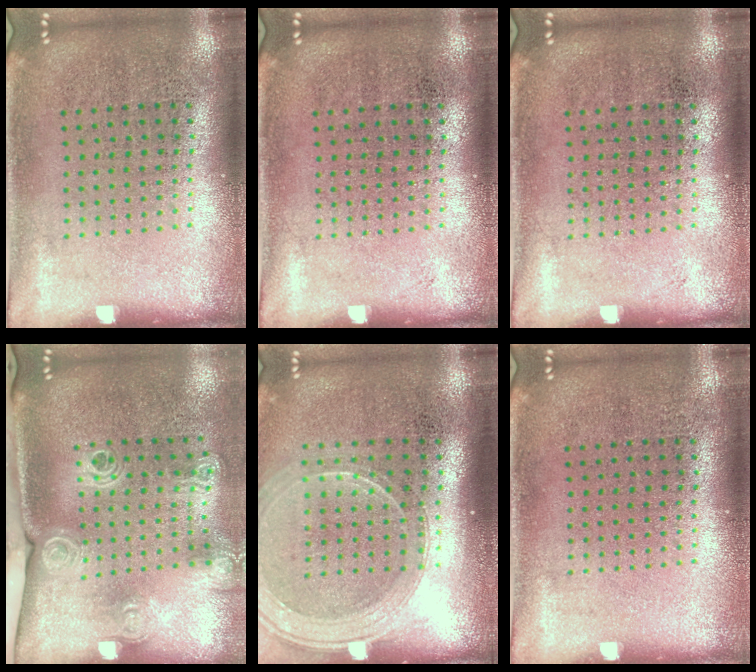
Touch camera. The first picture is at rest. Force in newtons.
{"total": 0.0}
{"total": 0.0}
{"total": 2.0, "press": 1.5, "slide": 1.4}
{"total": 1.9, "press": 1.7, "slide": 0.8}
{"total": 0.0}